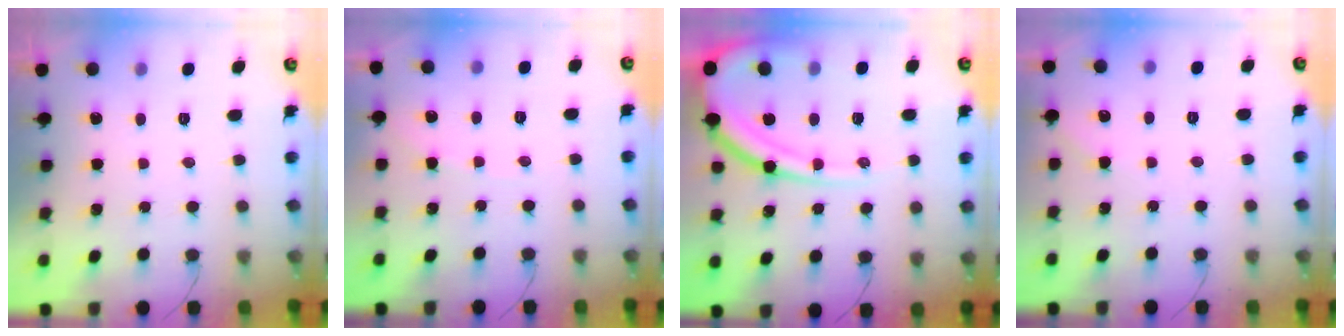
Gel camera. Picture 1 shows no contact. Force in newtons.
{"total": 2.5, "press": 2.4, "slide": 0.5}
{"total": 14.4, "press": 14.3, "slide": 1.8}
{"total": 2.2, "press": 2.1, "slide": 0.3}